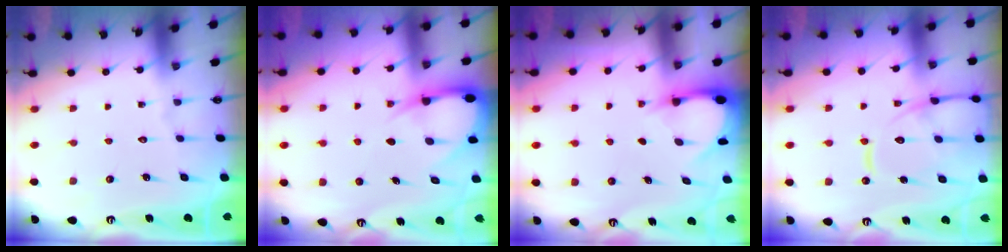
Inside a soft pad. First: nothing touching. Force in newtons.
{"total": 7.1, "press": 7.1, "slide": 0.8}
{"total": 2.9, "press": 2.9, "slide": 0.3}
{"total": 13.1, "press": 13.0, "slide": 1.2}